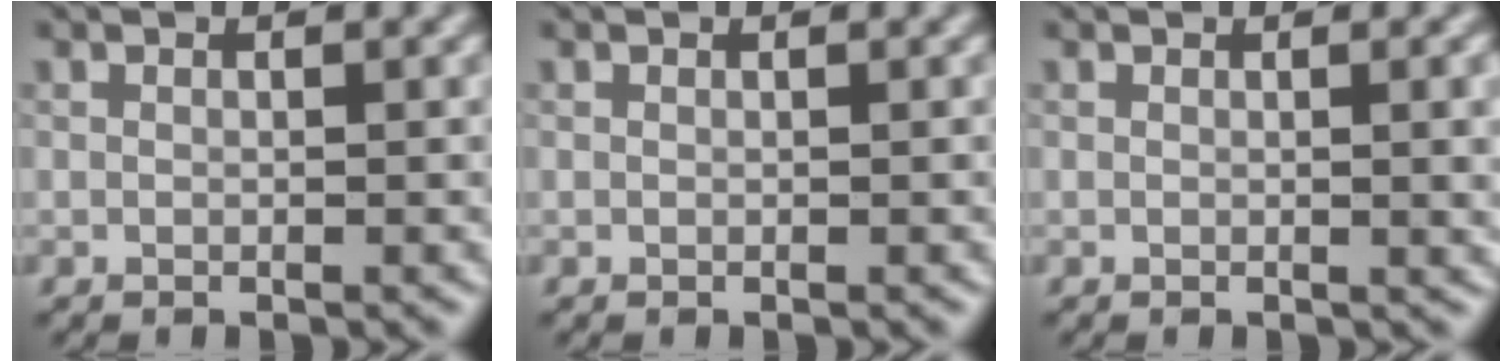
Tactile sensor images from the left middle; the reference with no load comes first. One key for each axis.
{"total": 0.0}
{"total": 3.0, "fx": 0.3, "fy": 1.0, "fz": 2.8, "tx": -0.022, "ty": 0.009, "tz": 0.009}